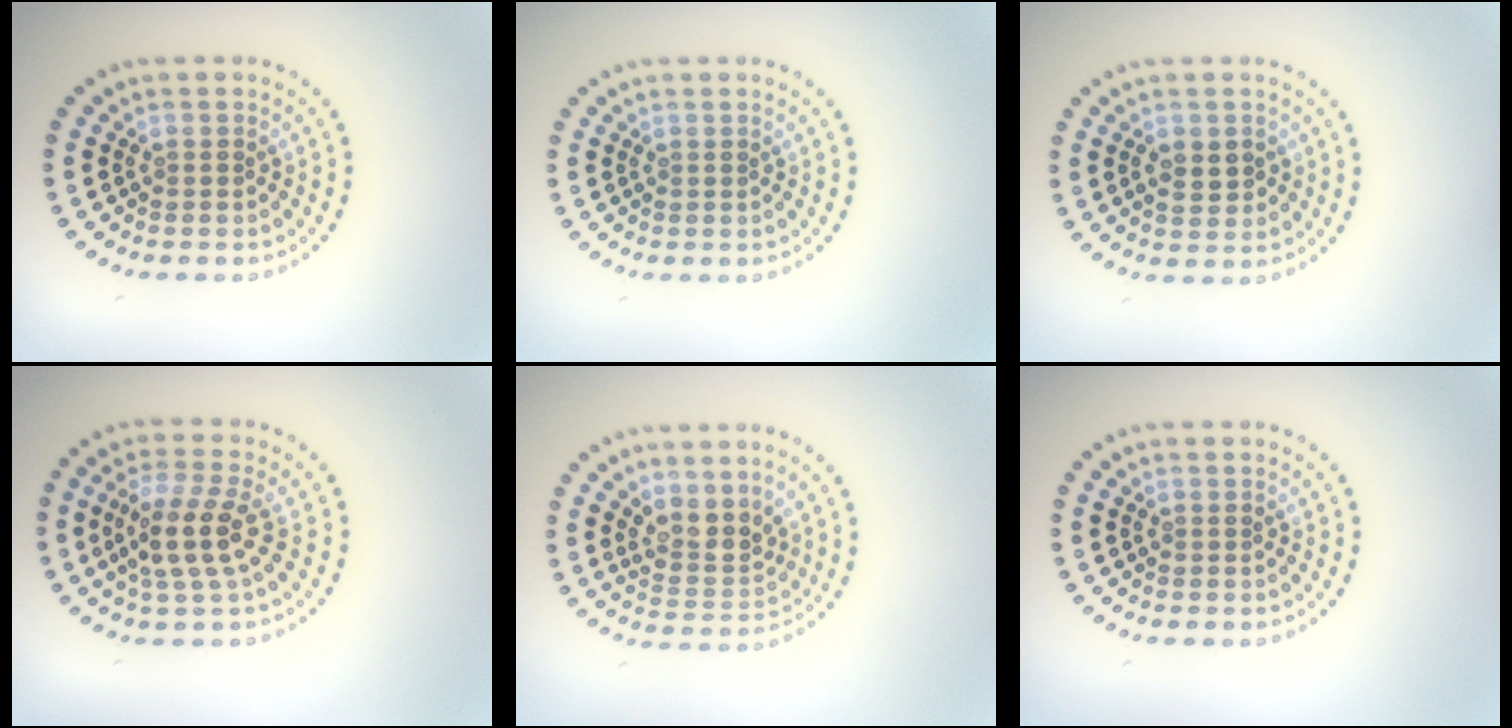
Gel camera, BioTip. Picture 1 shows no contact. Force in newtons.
{"total": 0.0}
{"total": 2.2, "press": 2.2, "slide": 0.1}
{"total": 4.0, "press": 3.5, "slide": 1.8}
{"total": 3.1, "press": 2.5, "slide": 1.8}
{"total": 0.0}